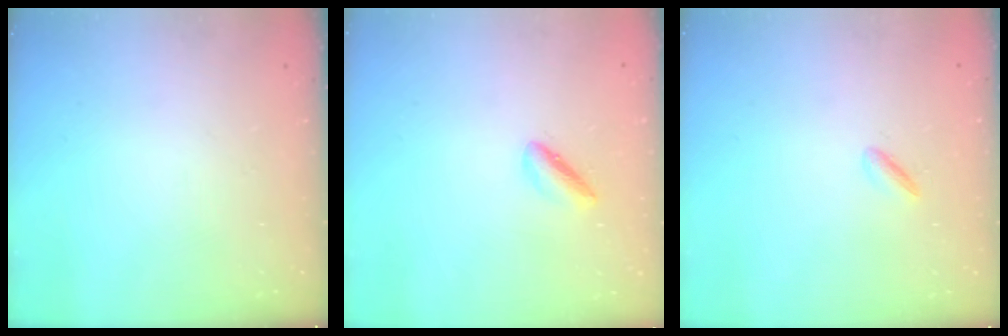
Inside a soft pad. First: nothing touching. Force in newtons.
{"total": 2.3, "press": 2.2, "slide": 0.4}
{"total": 2.1, "press": 2.0, "slide": 0.7}